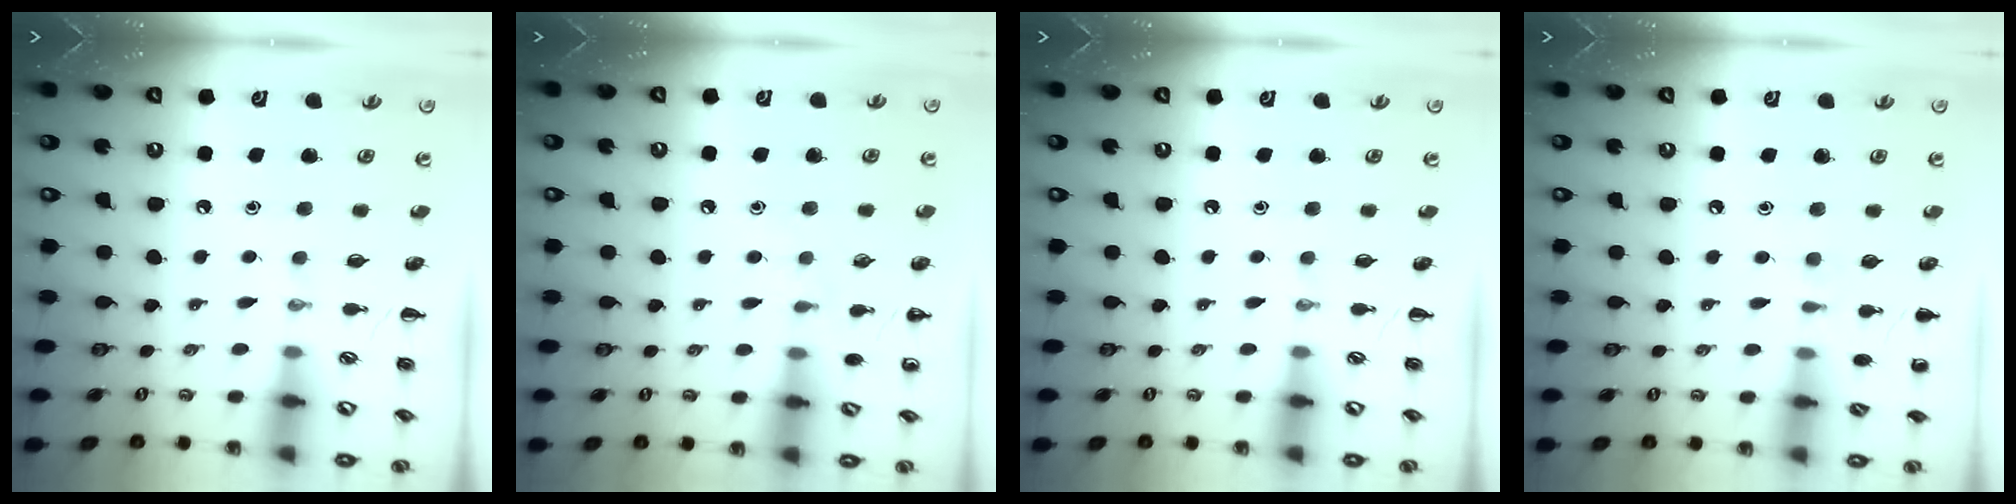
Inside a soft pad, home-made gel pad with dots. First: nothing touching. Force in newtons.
{"total": 5.4, "press": 5.1, "slide": 1.9}
{"total": 0.0}
{"total": 5.8, "press": 5.6, "slide": 1.6}